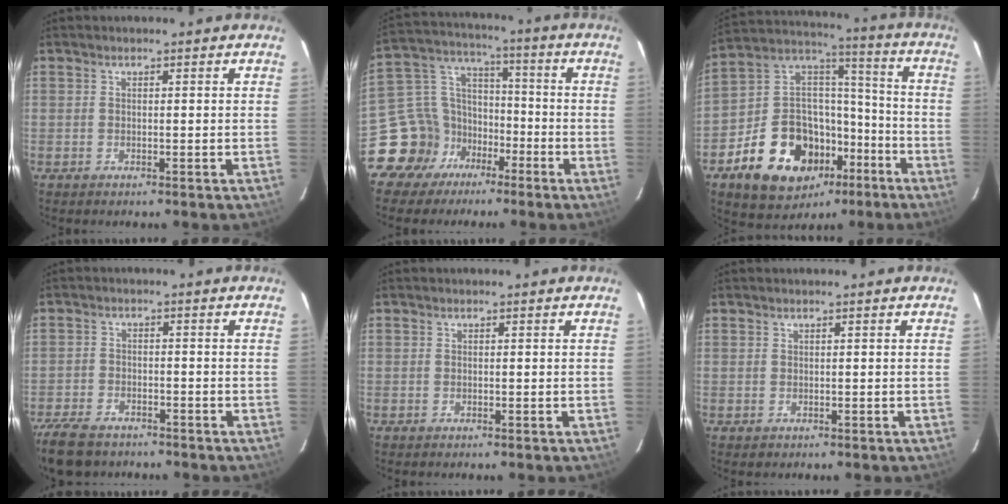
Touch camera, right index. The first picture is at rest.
{"total": 12.5, "force": [-7.1, 9.9, 3.1], "torque": [-0.081, 0.055, -0.118]}
{"total": 21.9, "force": [-10.7, 15.5, 11.3], "torque": [-0.245, 0.048, -0.151]}
{"total": 10.1, "force": [-7.9, 4.9, 4.0], "torque": [-0.118, -0.011, -0.139]}
{"total": 0.0}
{"total": 0.7, "force": [0.1, 0.7, 0.0], "torque": [0.003, 0.003, 0.002]}